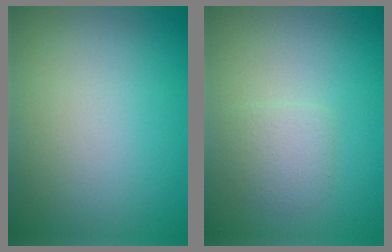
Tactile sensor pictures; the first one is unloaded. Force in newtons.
{"total": 1.9, "press": 1.9, "slide": 0.1}